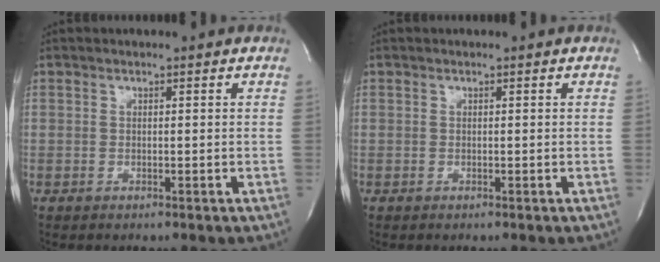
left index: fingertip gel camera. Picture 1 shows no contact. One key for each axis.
{"total": 0.0}